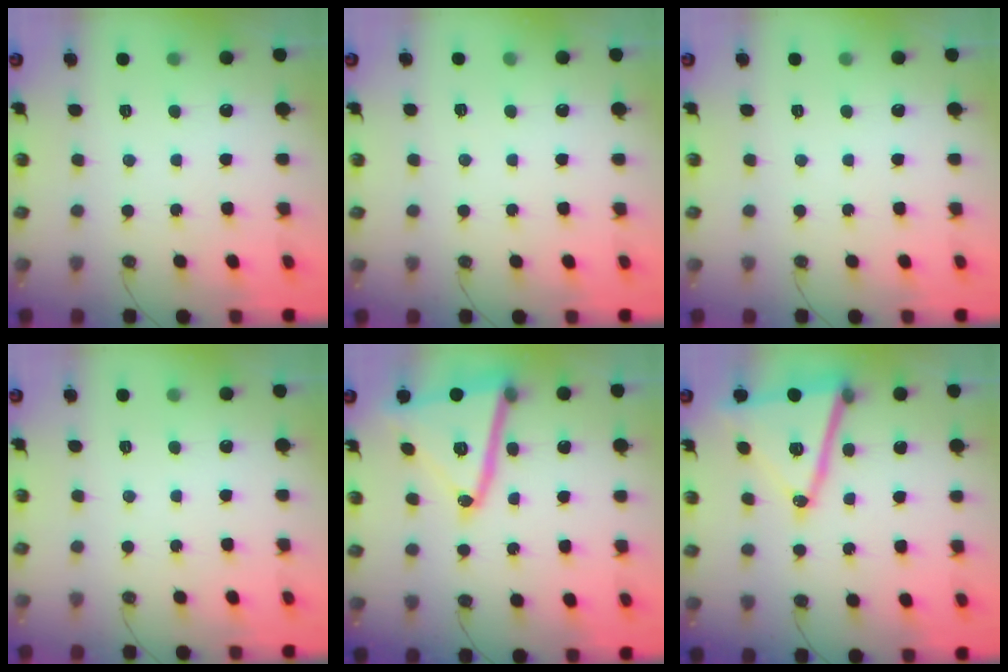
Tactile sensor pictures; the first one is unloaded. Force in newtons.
{"total": 2.8, "press": 2.2, "slide": 1.6}
{"total": 0.0}
{"total": 0.0}
{"total": 21.1, "press": 20.9, "slide": 2.7}
{"total": 17.0, "press": 16.5, "slide": 3.9}